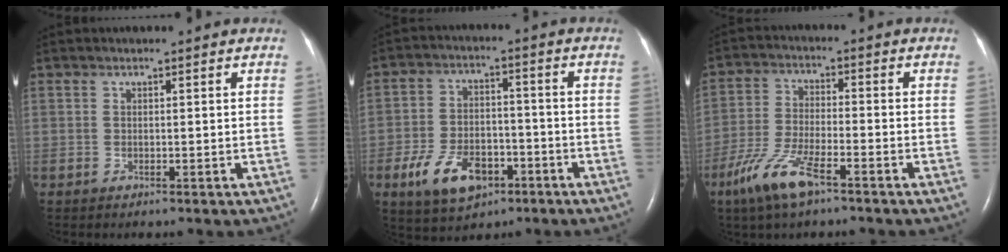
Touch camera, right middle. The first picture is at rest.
{"total": 9.9, "force": [-4.9, 5.7, 6.5], "torque": [-0.132, 0.003, -0.079]}
{"total": 8.7, "force": [-5.5, 1.8, 6.5], "torque": [-0.145, -0.015, -0.107]}